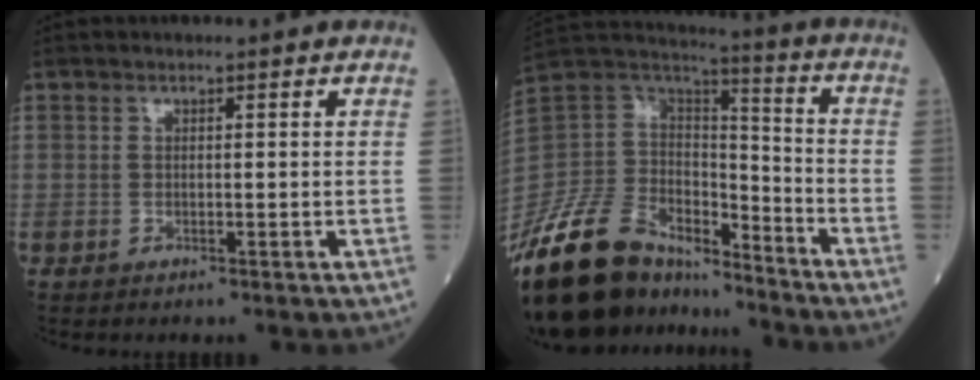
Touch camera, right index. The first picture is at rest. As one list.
[{"total": 20.4, "force": [-16.6, 8.7, 8.1], "torque": [-0.182, 0.039, -0.301]}]